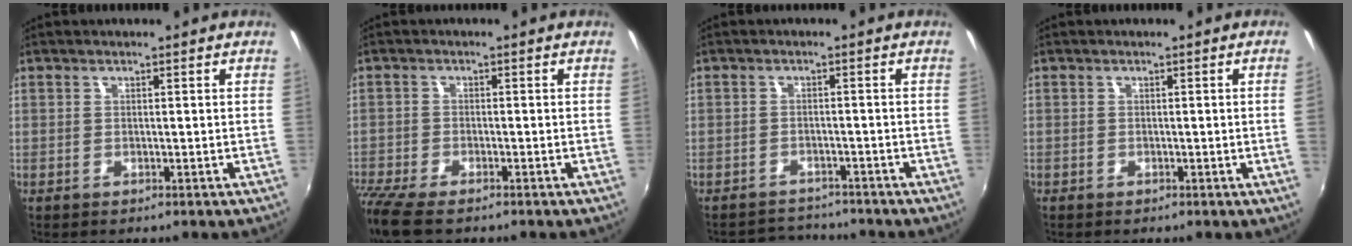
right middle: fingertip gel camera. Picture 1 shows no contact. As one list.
[{"total": 8.7, "force": [-6.8, 2.1, 5.0], "torque": [-0.130, -0.040, -0.130]}, {"total": 4.5, "force": [-4.4, 1.1, -0.2], "torque": [-0.009, 0.012, -0.071]}, {"total": 1.5, "force": [0.0, -0.9, 1.1], "torque": [-0.008, -0.012, 0.001]}]